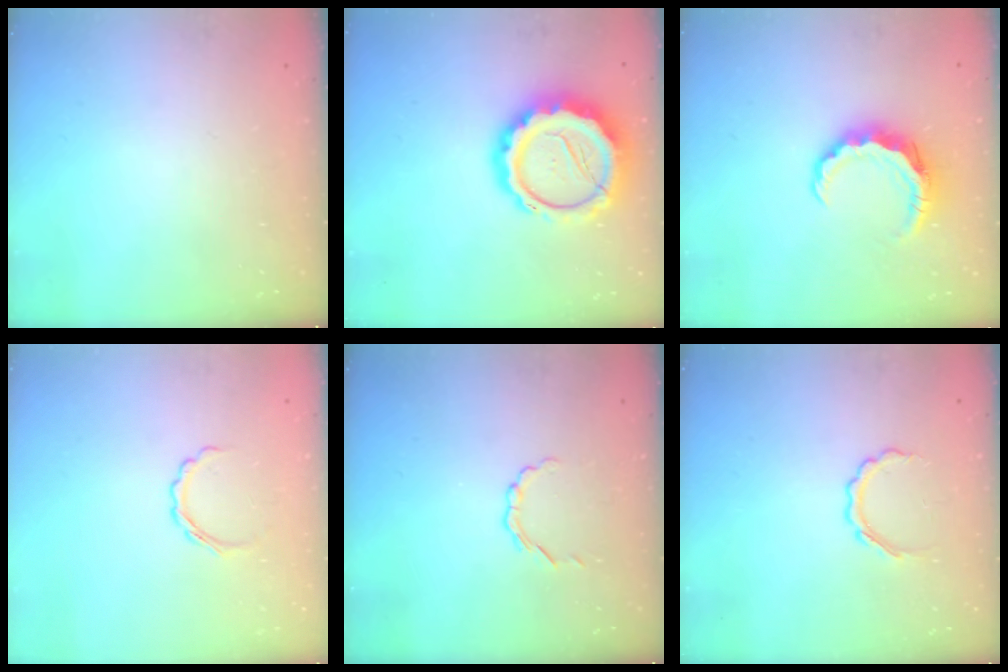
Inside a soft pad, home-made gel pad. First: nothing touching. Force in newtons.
{"total": 17.0, "press": 16.6, "slide": 3.5}
{"total": 8.2, "press": 8.1, "slide": 1.2}
{"total": 3.2, "press": 3.1, "slide": 0.8}
{"total": 2.4, "press": 2.2, "slide": 0.8}
{"total": 4.9, "press": 4.8, "slide": 1.3}